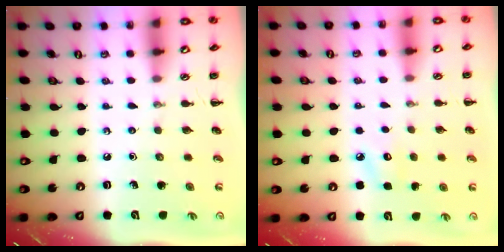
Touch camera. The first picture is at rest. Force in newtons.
{"total": 6.3, "press": 6.1, "slide": 1.7}